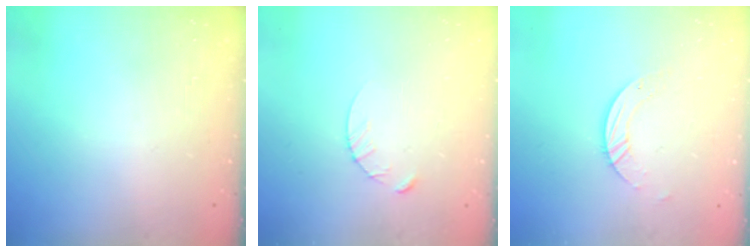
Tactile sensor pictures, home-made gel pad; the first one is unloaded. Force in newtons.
{"total": 3.4, "press": 3.4, "slide": 0.4}
{"total": 3.9, "press": 3.9, "slide": 0.1}